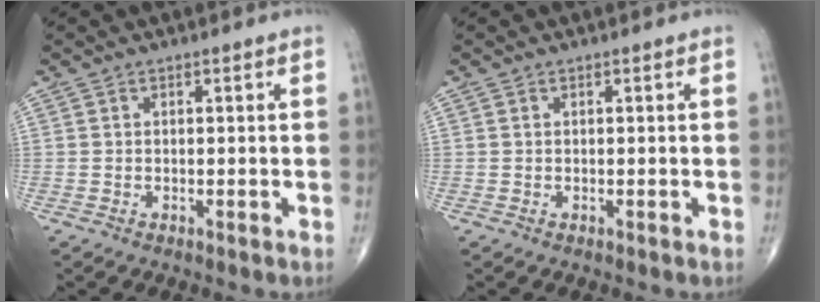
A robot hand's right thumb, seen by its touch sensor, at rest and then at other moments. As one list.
[{"total": 0.0}]